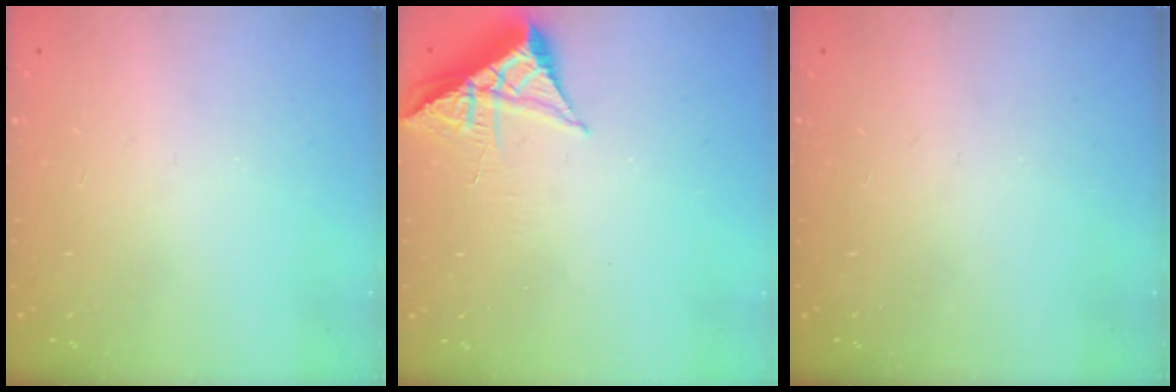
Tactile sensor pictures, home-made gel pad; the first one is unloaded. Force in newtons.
{"total": 6.1, "press": 6.0, "slide": 0.7}
{"total": 0.0}